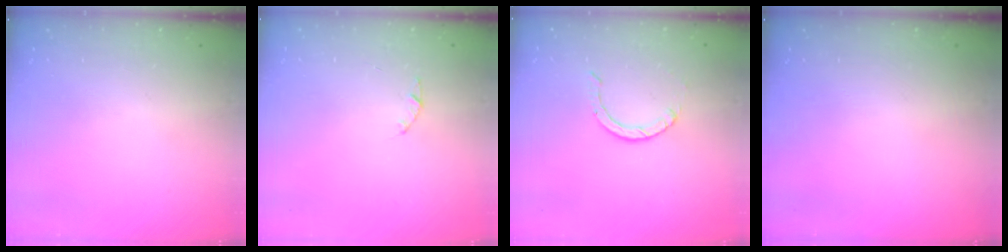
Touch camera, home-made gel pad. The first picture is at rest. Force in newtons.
{"total": 1.0, "press": 0.9, "slide": 0.3}
{"total": 0.9, "press": 0.9, "slide": 0.1}
{"total": 0.0}